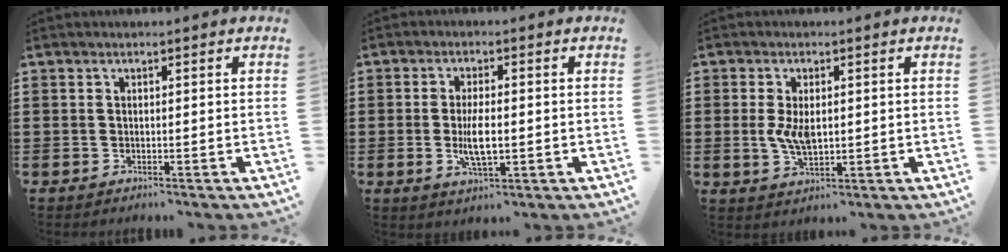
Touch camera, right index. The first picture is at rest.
{"total": 5.6, "force": [-0.7, 1.9, 5.2], "torque": [-0.103, -0.004, -0.016]}
{"total": 4.7, "force": [0.2, 2.5, 4.0], "torque": [-0.097, 0.001, -0.001]}